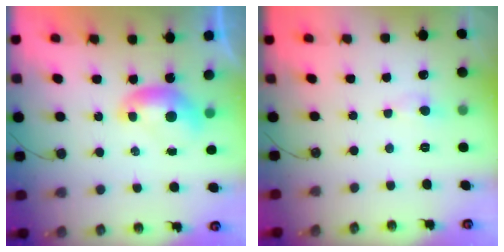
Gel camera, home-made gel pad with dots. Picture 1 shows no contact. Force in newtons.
{"total": 0.5, "press": 0.4, "slide": 0.4}